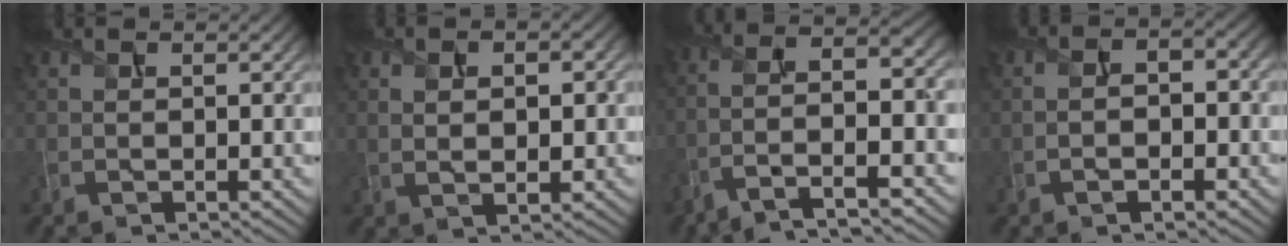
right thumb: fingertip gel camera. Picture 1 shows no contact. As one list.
[{"total": 4.7, "force": [0.7, 2.6, 3.8], "torque": [-0.048, 0.004, 0.006]}, {"total": 11.0, "force": [-5.3, 3.1, 9.1], "torque": [-0.160, 0.011, -0.097]}, {"total": 3.5, "force": [-1.3, 1.6, 2.8], "torque": [-0.039, 0.001, -0.026]}]